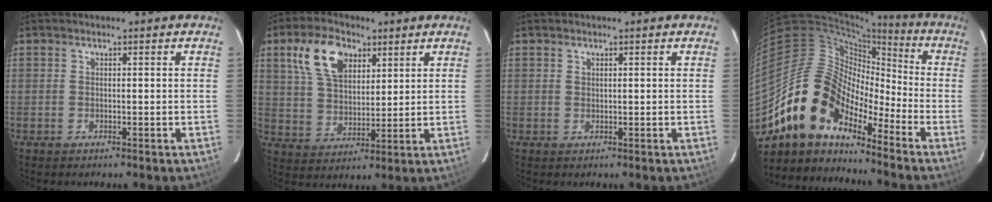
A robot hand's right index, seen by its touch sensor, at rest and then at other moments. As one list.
[{"total": 11.8, "force": [5.8, 6.8, 7.7], "torque": [-0.149, 0.025, 0.112]}, {"total": 0.5, "force": [0.4, 0.2, 0.2], "torque": [-0.005, 0.001, 0.008]}, {"total": 14.6, "force": [-11.5, 6.8, 6.1], "torque": [-0.108, 0.020, -0.226]}]